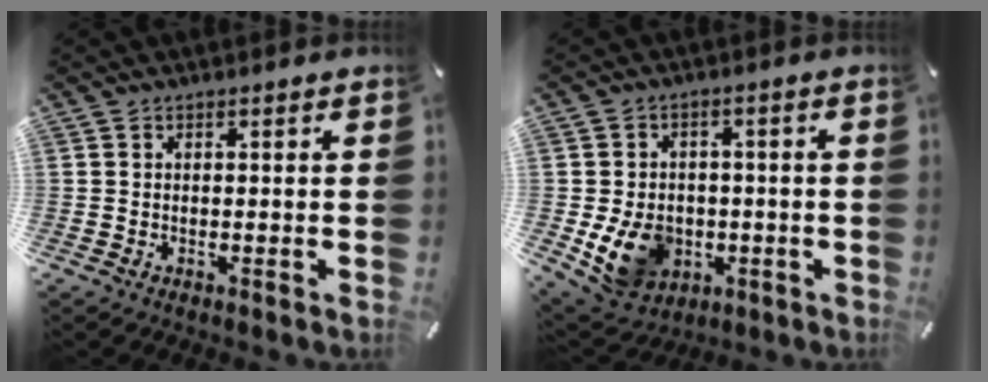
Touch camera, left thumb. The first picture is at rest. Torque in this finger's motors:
{"motor_torque": [0.89, 2.42, 0.37, -0.15, 0.33]}